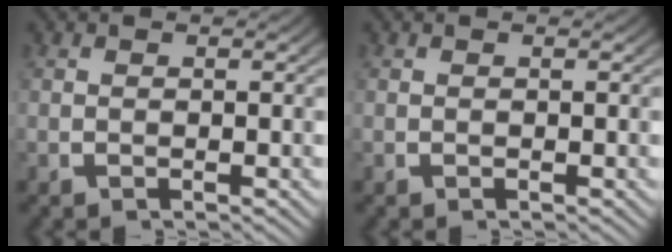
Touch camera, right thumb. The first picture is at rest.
{"total": 0.0}